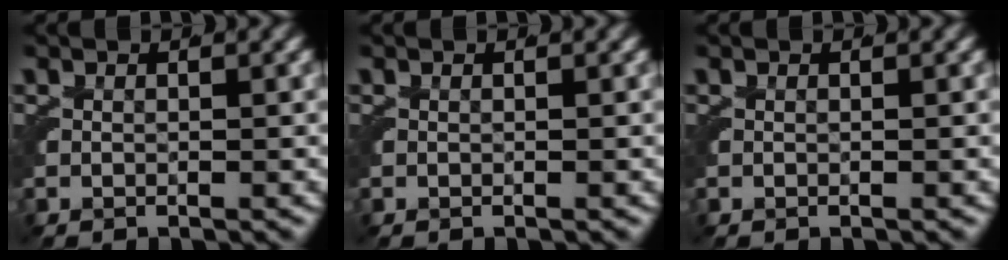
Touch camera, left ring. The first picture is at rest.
{"total": 0.0}
{"total": 0.0}